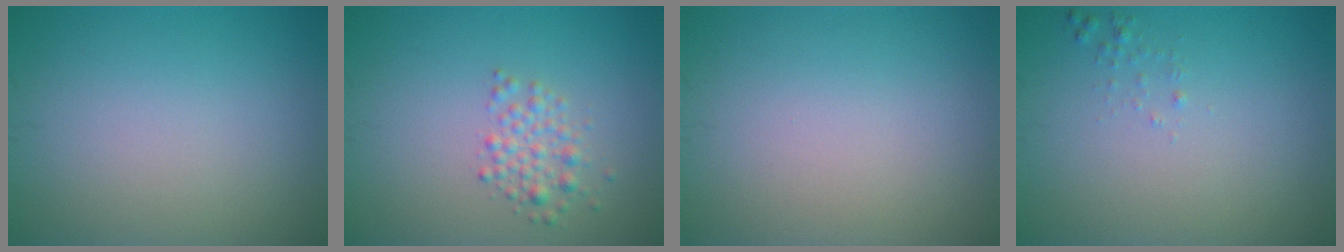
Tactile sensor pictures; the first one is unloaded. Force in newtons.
{"total": 2.1, "press": 2.1, "slide": 0.0}
{"total": 0.0}
{"total": 0.6, "press": 0.6, "slide": 0.0}